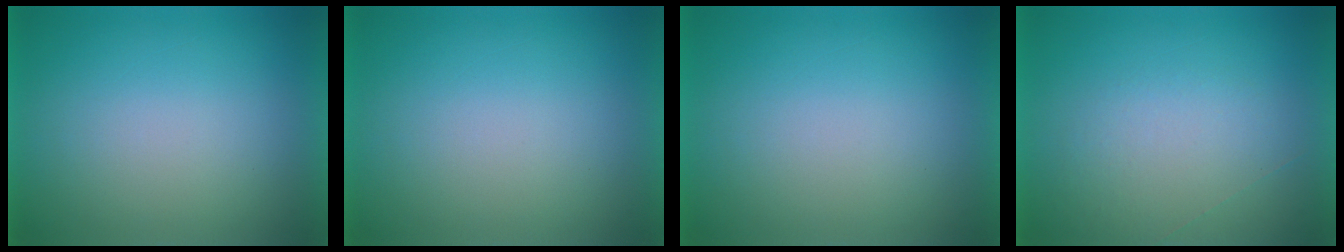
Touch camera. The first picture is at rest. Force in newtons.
{"total": 0.0}
{"total": 0.0}
{"total": 1.0}